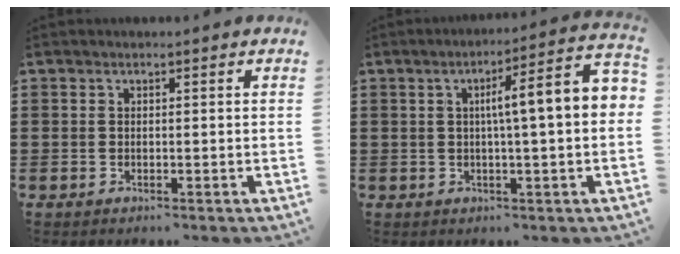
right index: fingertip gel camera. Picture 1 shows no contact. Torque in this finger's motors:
{"motor_torque": [1.81, -0.33, 0.40, 0.13]}